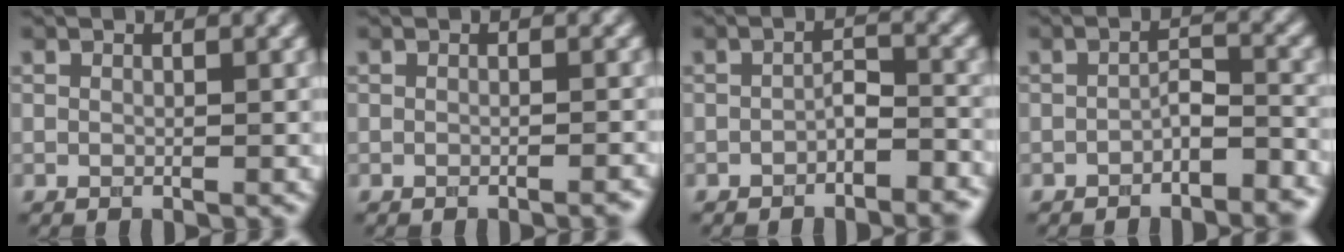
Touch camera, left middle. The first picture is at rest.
{"total": 1.0, "force": [-0.7, 0.2, 0.7], "torque": [-0.005, 0.000, -0.013]}
{"total": 2.5, "force": [-1.5, 1.0, 1.8], "torque": [-0.026, 0.009, -0.024]}
{"total": 3.1, "force": [-1.9, 1.1, 2.1], "torque": [-0.031, 0.008, -0.033]}